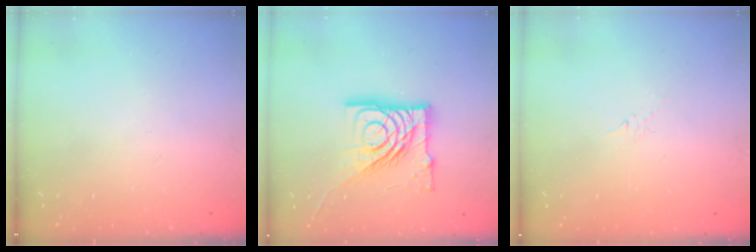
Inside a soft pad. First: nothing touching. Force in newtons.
{"total": 18.2, "press": 18.1, "slide": 2.1}
{"total": 2.8, "press": 2.7, "slide": 0.6}